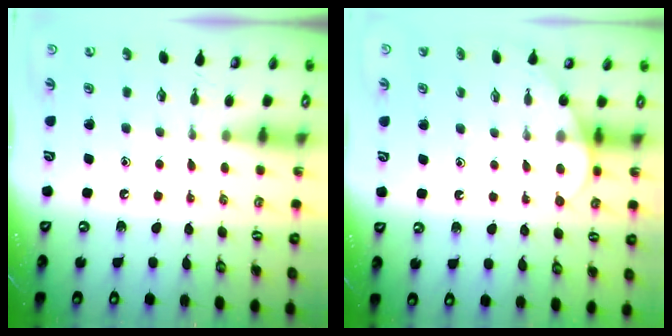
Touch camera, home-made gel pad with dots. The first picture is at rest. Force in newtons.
{"total": 4.6, "press": 4.6, "slide": 0.3}